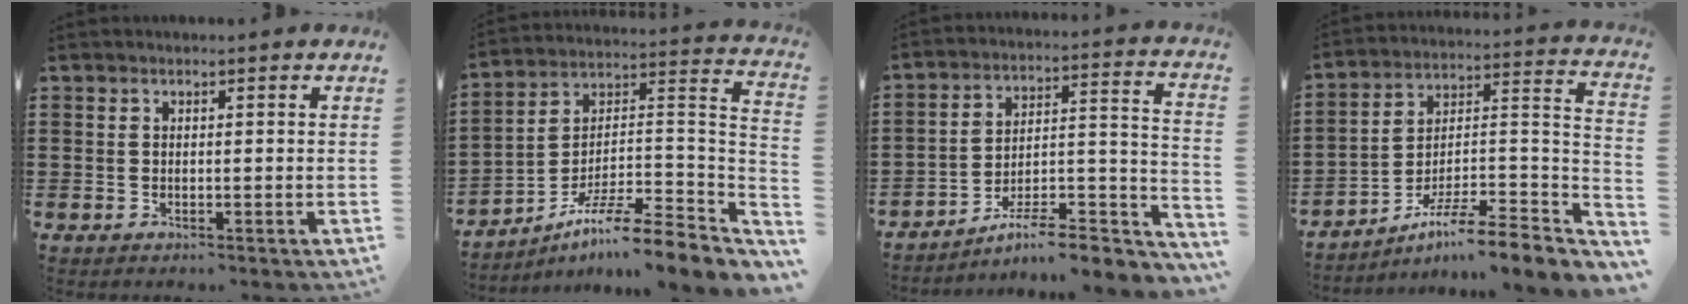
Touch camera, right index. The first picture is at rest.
{"total": 9.2, "force": [-7.0, 0.9, 5.9], "torque": [-0.101, -0.005, -0.144]}
{"total": 7.4, "force": [-5.9, 1.8, 4.0], "torque": [-0.058, -0.001, -0.113]}
{"total": 8.0, "force": [-6.3, 1.0, 4.9], "torque": [-0.080, -0.006, -0.127]}